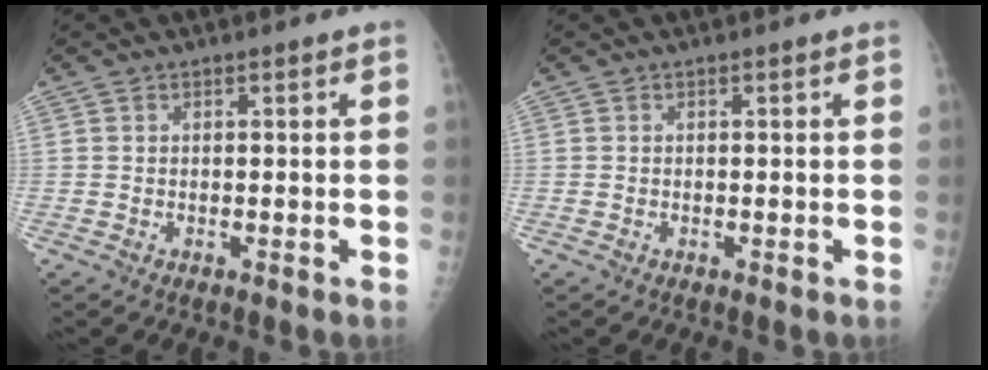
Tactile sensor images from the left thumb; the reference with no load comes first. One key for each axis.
{"total": 0.0}